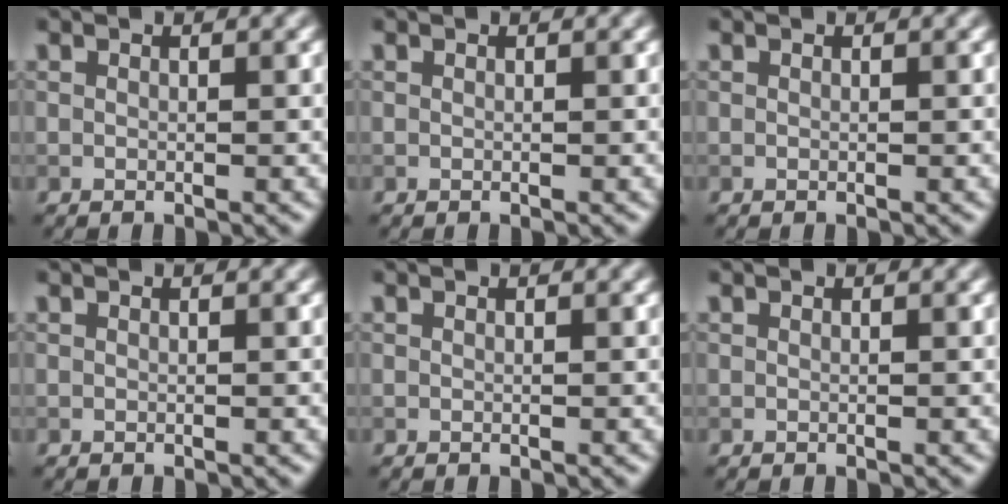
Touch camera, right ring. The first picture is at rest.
{"total": 0.0}
{"total": 0.0}
{"total": 0.0}
{"total": 0.0}
{"total": 0.0}